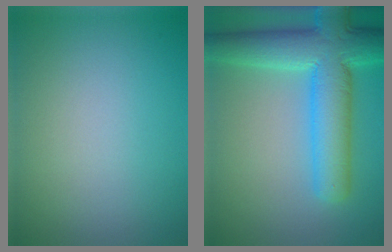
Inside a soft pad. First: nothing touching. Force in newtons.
{"total": 9.0, "press": 9.0, "slide": 0.3}